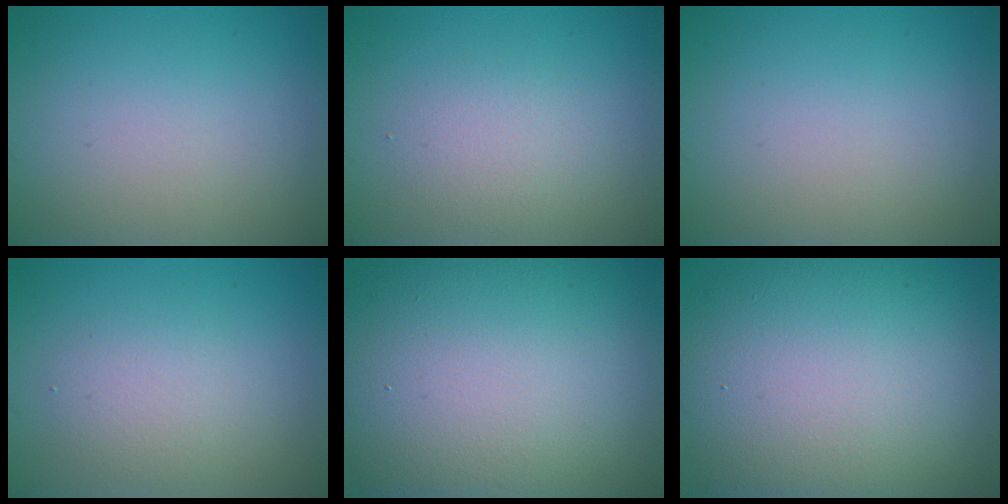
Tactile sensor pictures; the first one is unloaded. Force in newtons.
{"total": 2.2, "press": 2.2, "slide": 0.1}
{"total": 0.0}
{"total": 2.7, "press": 2.7, "slide": 0.1}
{"total": 18.7, "press": 18.7, "slide": 1.0}
{"total": 14.9, "press": 14.9, "slide": 1.1}